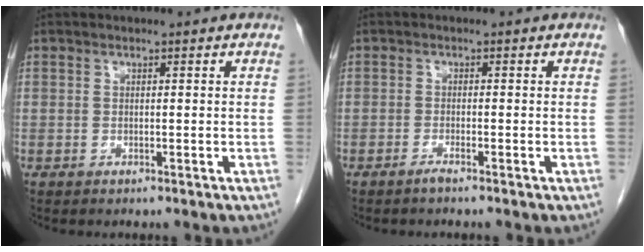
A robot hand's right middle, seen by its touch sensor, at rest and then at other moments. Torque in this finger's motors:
{"motor_torque": [-0.02, 0.09, 0.03, 0.00]}